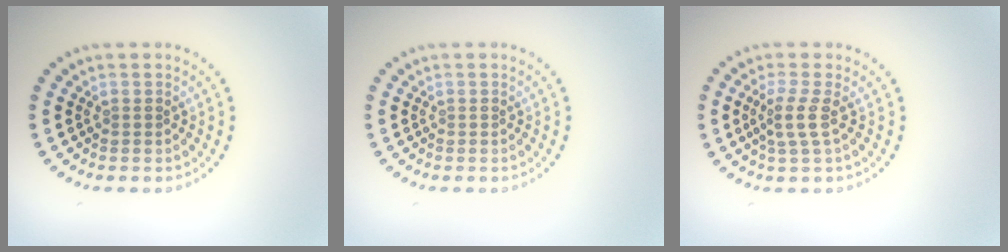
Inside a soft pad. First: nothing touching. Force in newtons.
{"total": 0.0}
{"total": 2.2, "press": 1.7, "slide": 1.3}